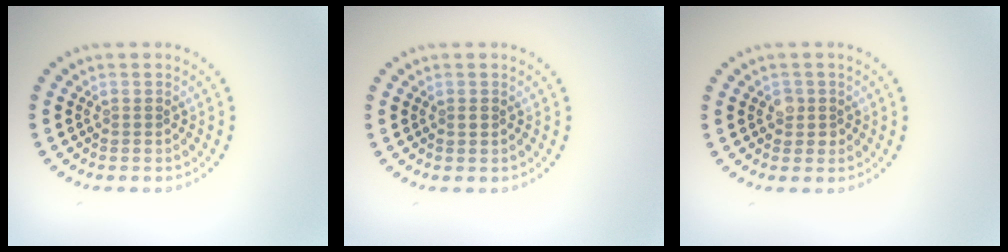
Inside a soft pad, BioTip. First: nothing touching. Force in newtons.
{"total": 0.5, "press": 0.5, "slide": 0.1}
{"total": 1.4, "press": 1.3, "slide": 0.6}